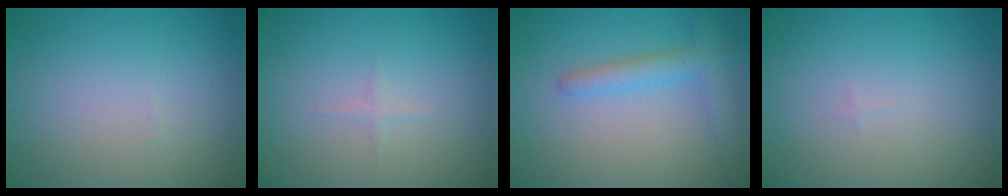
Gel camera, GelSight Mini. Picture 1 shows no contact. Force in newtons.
{"total": 0.6, "press": 0.6, "slide": 0.0}
{"total": 2.9, "press": 2.9, "slide": 0.1}
{"total": 0.0}